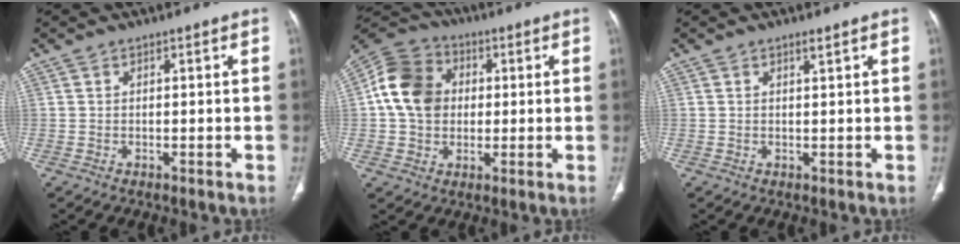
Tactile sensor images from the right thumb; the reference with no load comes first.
{"total": 12.9, "force": [1.1, 10.6, 7.1], "torque": [-0.116, 0.020, 0.010]}
{"total": 1.0, "force": [0.7, 0.0, 0.7], "torque": [-0.012, -0.005, 0.013]}